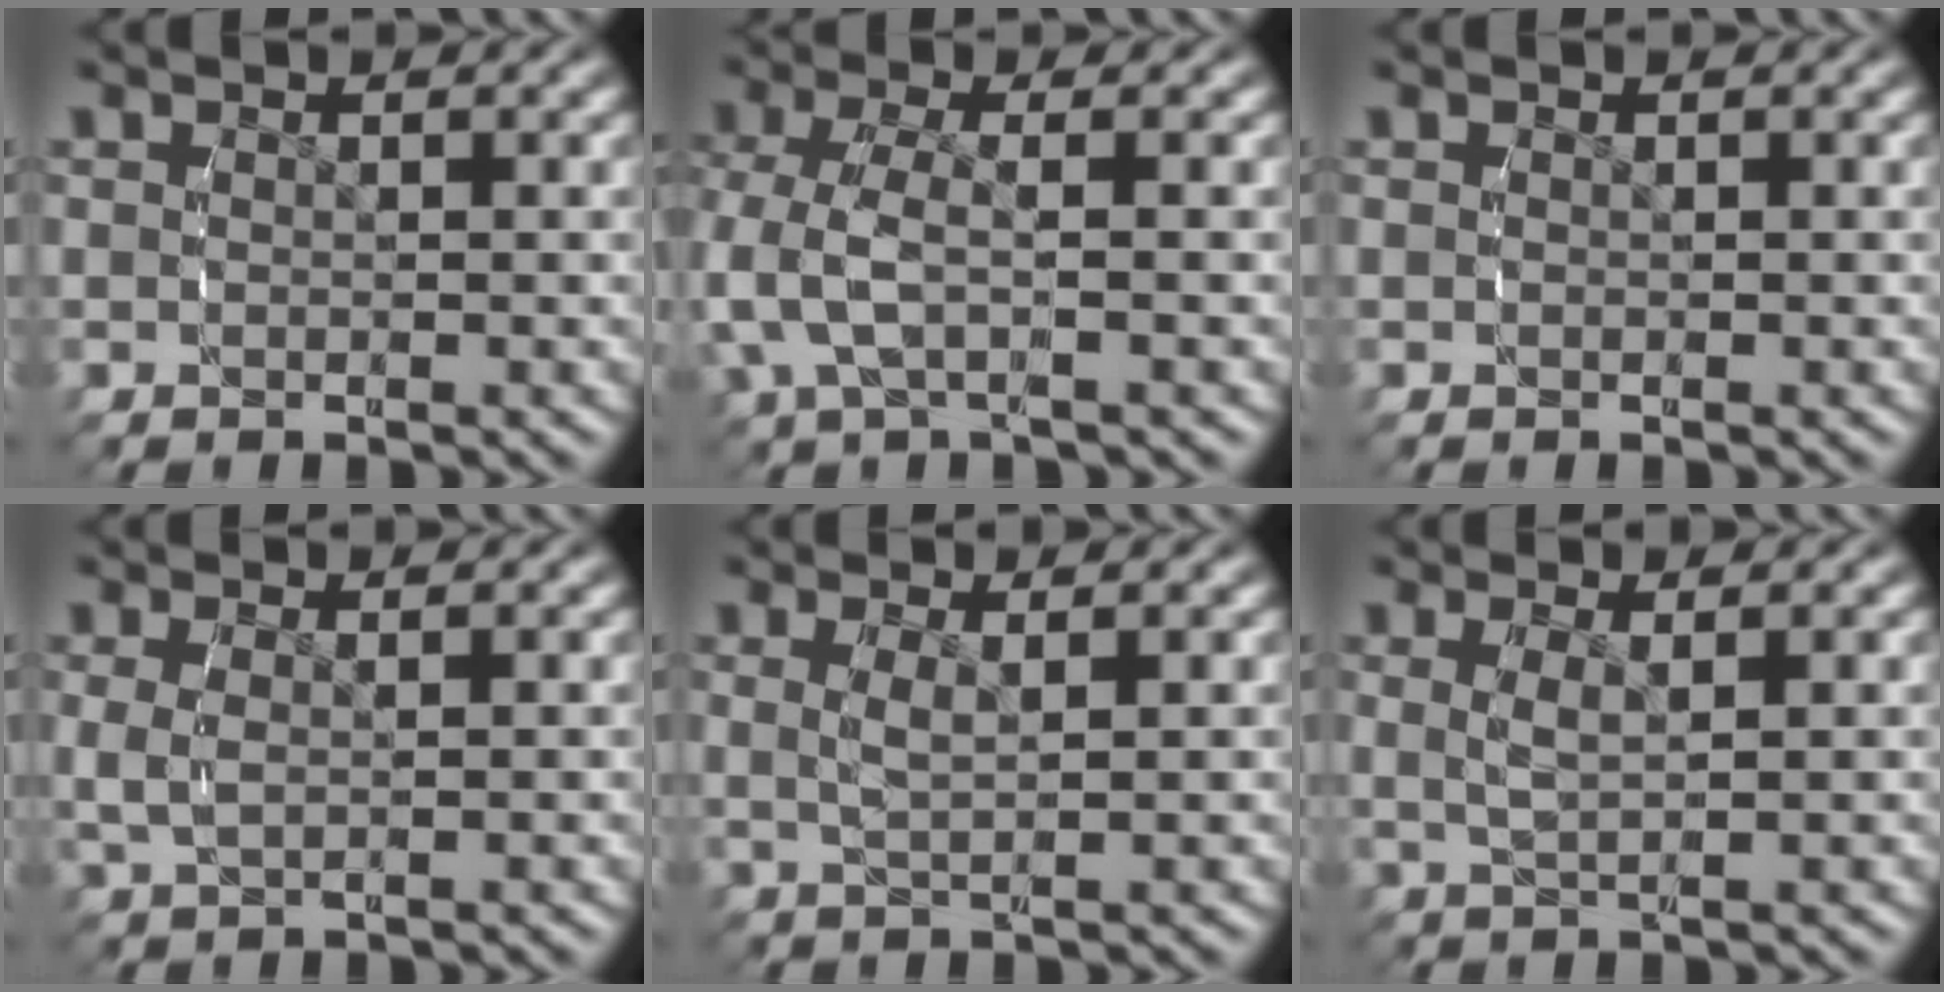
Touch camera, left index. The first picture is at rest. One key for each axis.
{"total": 3.7, "fx": -0.7, "fy": 2.1, "fz": 3.0, "tx": -0.093, "ty": -0.013, "tz": -0.007}
{"total": 0.0}
{"total": 2.2, "fx": 0.1, "fy": 1.5, "fz": 1.7, "tx": -0.047, "ty": -0.007, "tz": 0.008}
{"total": 1.6, "fx": 0.5, "fy": 0.2, "fz": 1.5, "tx": -0.038, "ty": -0.007, "tz": 0.013}
{"total": 1.8, "fx": 0.5, "fy": 0.5, "fz": 1.7, "tx": -0.043, "ty": -0.005, "tz": 0.013}